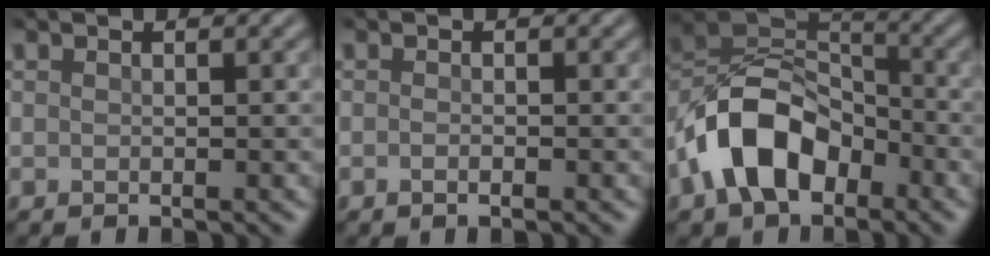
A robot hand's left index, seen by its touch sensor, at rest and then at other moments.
{"total": 0.8, "force": [-0.4, 0.2, 0.7], "torque": [-0.012, -0.002, -0.006]}
{"total": 8.9, "force": [-4.1, 5.5, 5.7], "torque": [-0.103, 0.014, -0.085]}